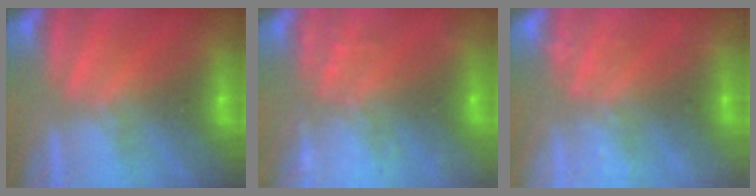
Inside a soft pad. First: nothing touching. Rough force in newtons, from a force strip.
{"total": 6.1}
{"total": 6.7}